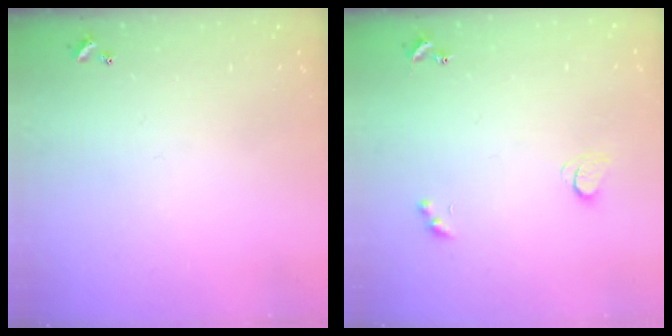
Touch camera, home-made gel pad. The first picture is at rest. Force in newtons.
{"total": 1.8, "press": 1.7, "slide": 0.4}